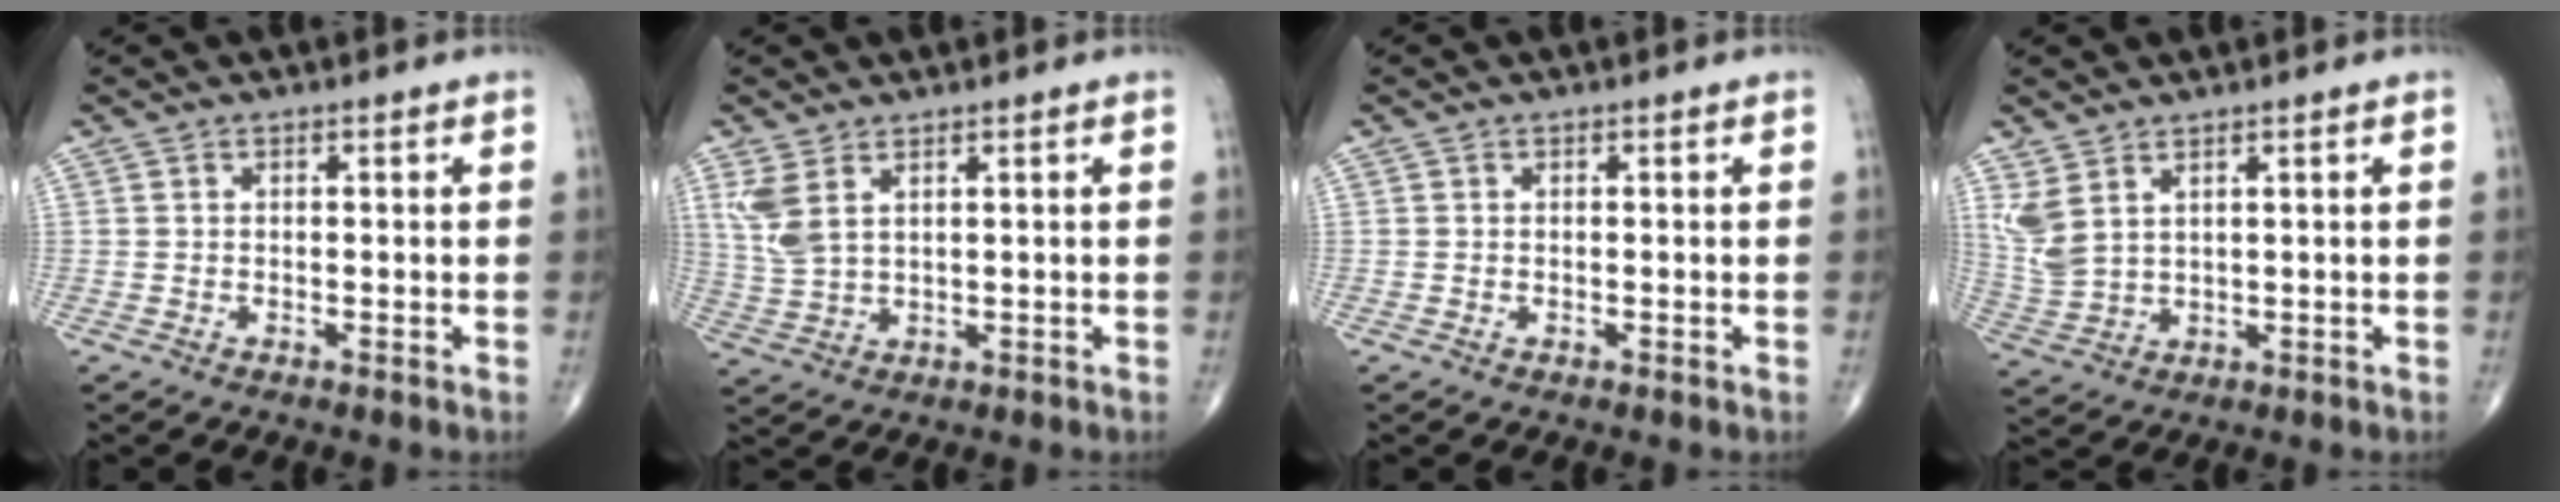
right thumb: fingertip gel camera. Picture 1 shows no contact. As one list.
[{"total": 5.6, "force": [2.7, 2.5, 4.2], "torque": [-0.104, -0.005, 0.067]}, {"total": 0.0}, {"total": 5.9, "force": [3.3, 2.7, 4.1], "torque": [-0.094, -0.013, 0.080]}]